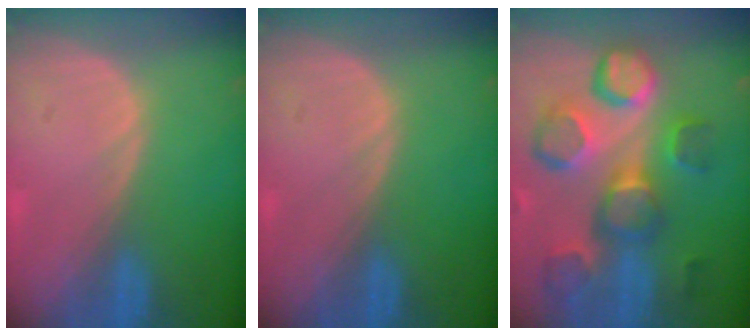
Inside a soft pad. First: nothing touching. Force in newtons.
{"total": 0.0}
{"total": 12.5, "press": 11.1, "slide": 5.7}